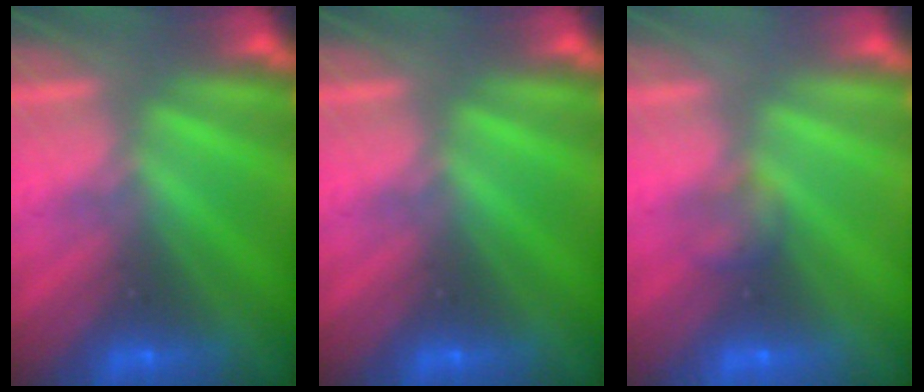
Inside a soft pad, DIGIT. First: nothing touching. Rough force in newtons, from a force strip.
{"total": 0.0}
{"total": 1.2}